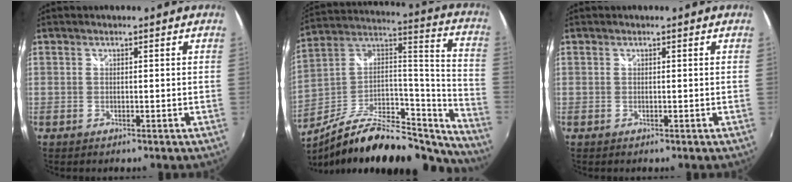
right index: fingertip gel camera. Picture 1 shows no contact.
{"total": 27.3, "force": [-21.5, 8.6, 14.5], "torque": [-0.201, 0.022, -0.342]}
{"total": 0.0}